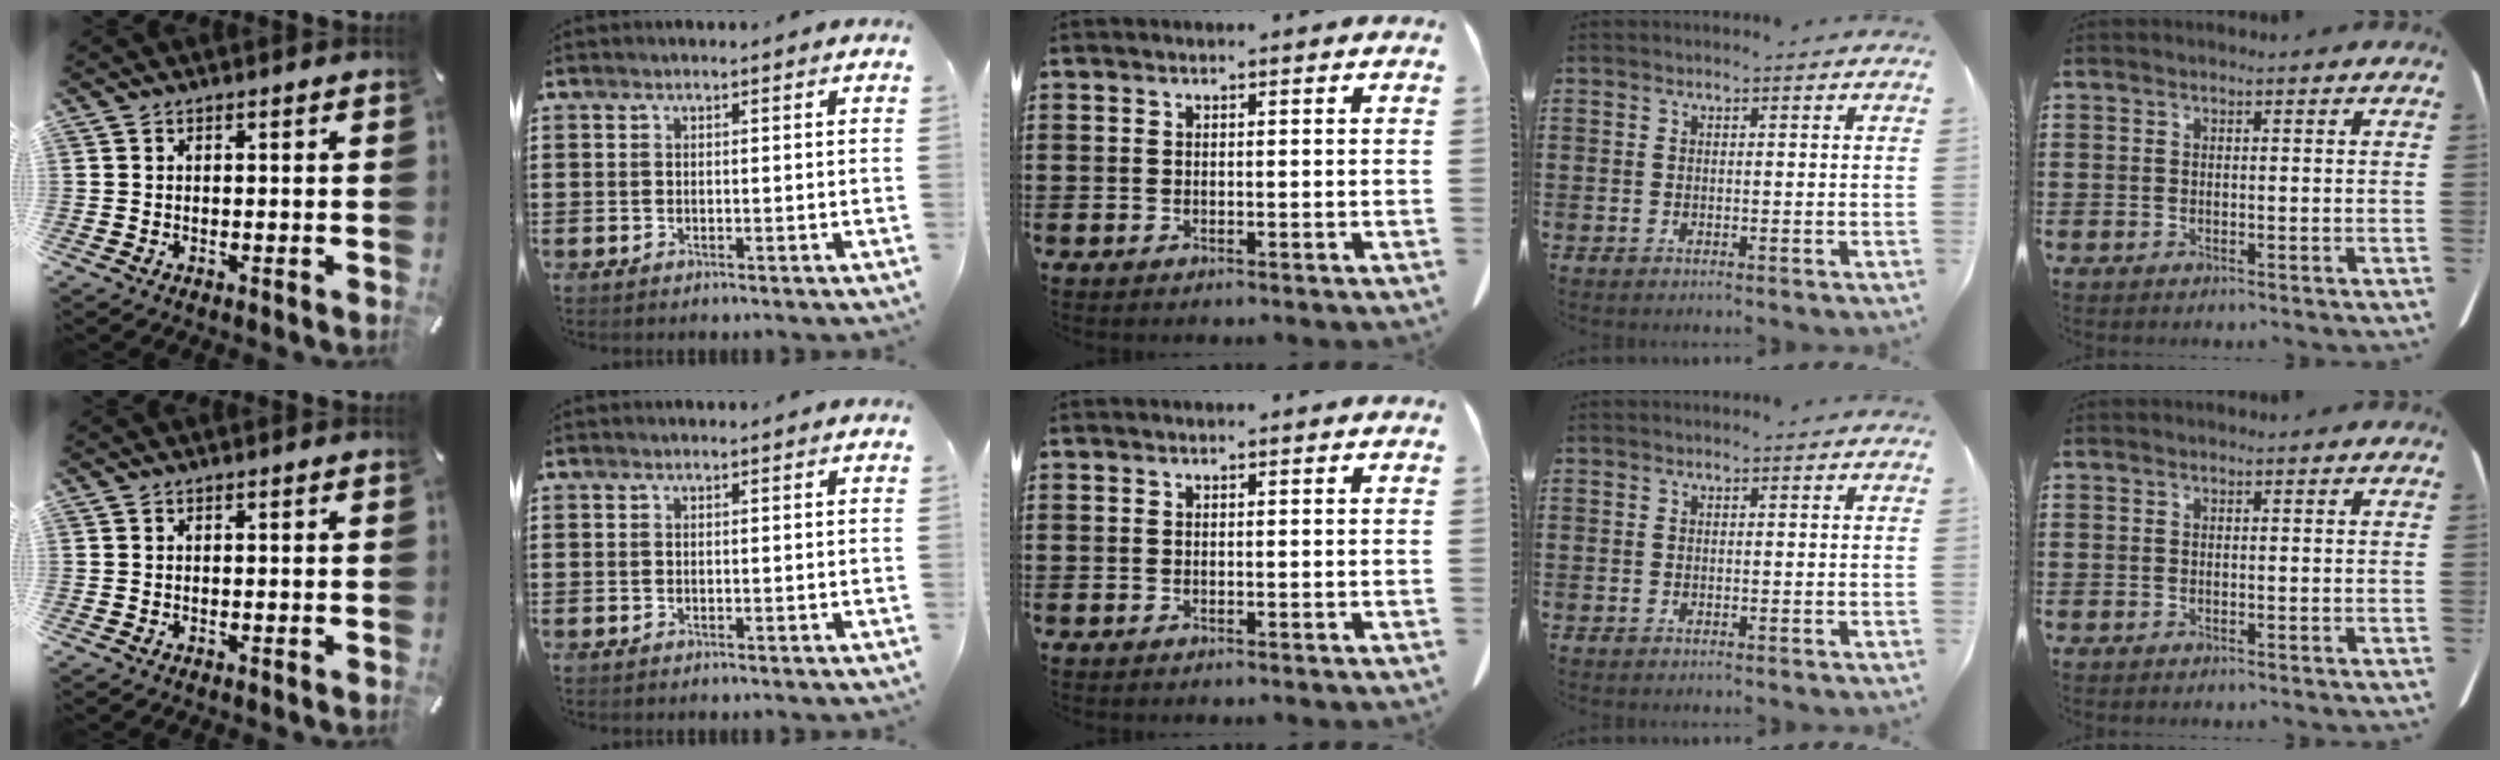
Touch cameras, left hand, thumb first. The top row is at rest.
{}